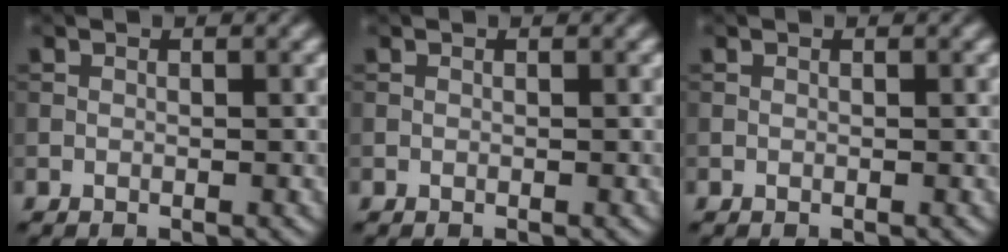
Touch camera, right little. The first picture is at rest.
{"total": 0.0}
{"total": 0.0}